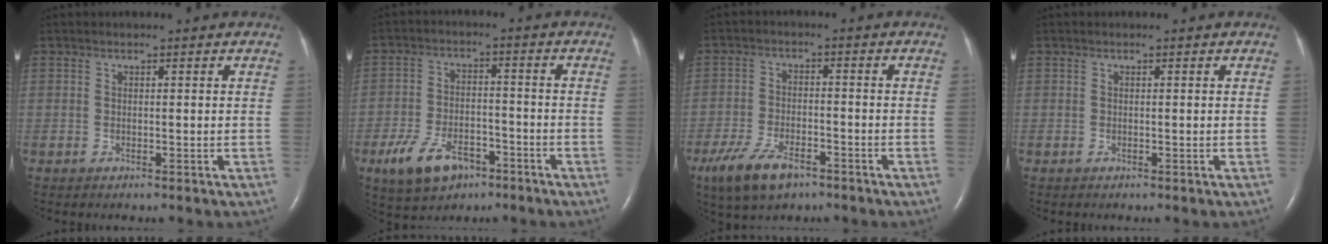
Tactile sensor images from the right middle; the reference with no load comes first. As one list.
[{"total": 9.1, "force": [-5.3, 4.9, 5.6], "torque": [-0.116, -0.001, -0.087]}, {"total": 8.3, "force": [-5.3, 3.4, 5.4], "torque": [-0.114, -0.011, -0.092]}, {"total": 0.0}]